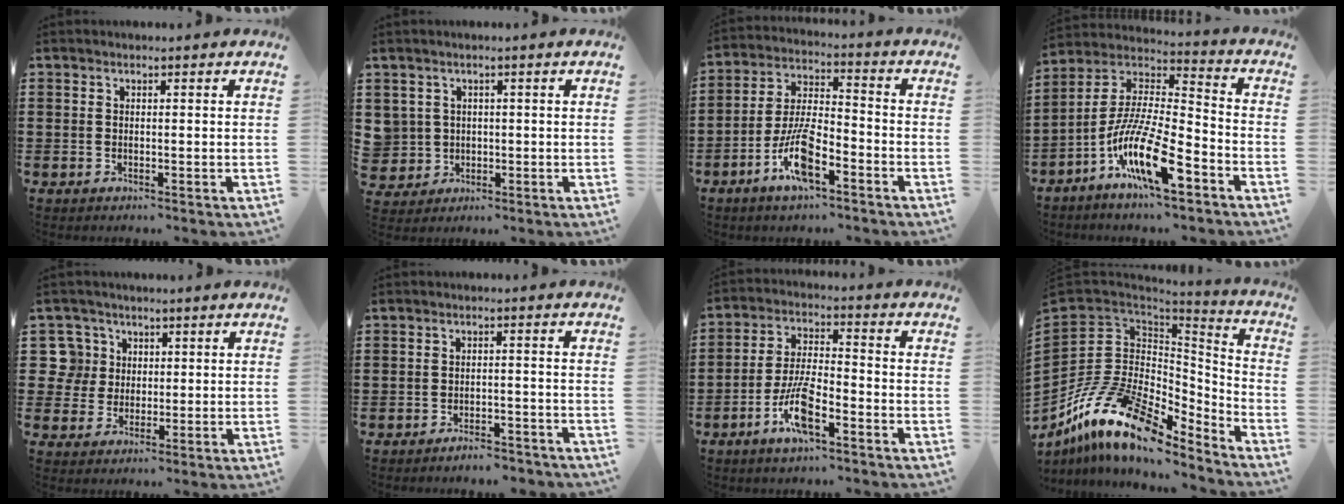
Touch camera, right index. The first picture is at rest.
{"total": 2.8, "force": [0.5, 2.8, 0.0], "torque": [-0.018, 0.008, 0.009]}
{"total": 9.1, "force": [-4.8, 2.8, 7.2], "torque": [-0.159, 0.000, -0.090]}
{"total": 14.8, "force": [-8.7, 3.3, 11.5], "torque": [-0.245, -0.001, -0.163]}
{"total": 5.8, "force": [1.4, 5.6, 1.1], "torque": [-0.048, 0.012, 0.023]}
{"total": 2.9, "force": [-2.8, 0.1, 0.5], "torque": [-0.011, 0.002, -0.057]}
{"total": 7.9, "force": [-4.2, 2.2, 6.3], "torque": [-0.140, -0.004, -0.080]}
{"total": 17.2, "force": [-10.1, 9.1, 10.5], "torque": [-0.237, 0.025, -0.183]}